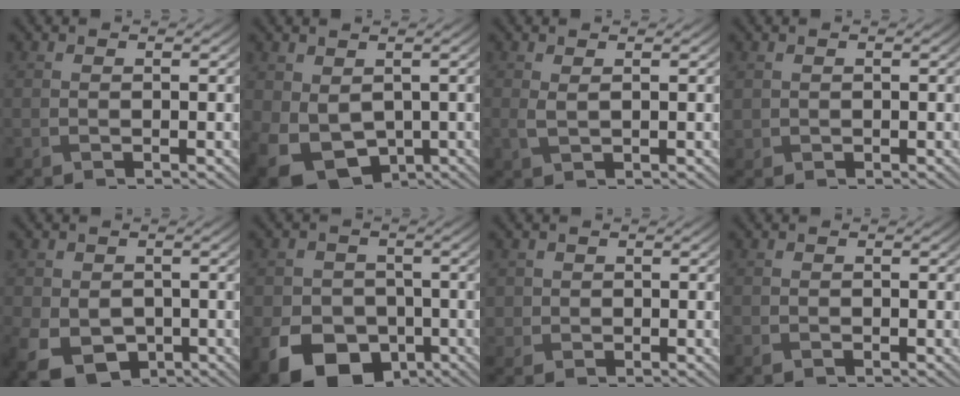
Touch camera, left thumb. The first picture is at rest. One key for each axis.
{"total": 7.8, "fx": -1.8, "fy": 5.7, "fz": 4.9, "tx": -0.121, "ty": -0.029, "tz": -0.024}
{"total": 1.4, "fx": 0.5, "fy": 0.6, "fz": 1.1, "tx": -0.034, "ty": -0.003, "tz": 0.014}
{"total": 0.9, "fx": 0.4, "fy": 0.8, "fz": 0.1, "tx": -0.005, "ty": -0.005, "tz": 0.009}
{"total": 7.4, "fx": -2.8, "fy": 5.4, "fz": 4.1, "tx": -0.099, "ty": -0.033, "tz": -0.044}
{"total": 10.9, "fx": -4.7, "fy": 8.4, "fz": 5.1, "tx": -0.103, "ty": -0.043, "tz": -0.091}
{"total": 1.8, "fx": 0.2, "fy": 1.8, "fz": 0.0, "tx": -0.001, "ty": -0.005, "tz": 0.004}
{"total": 0.5, "fx": -0.3, "fy": 0.4, "fz": 0.1, "tx": -0.001, "ty": -0.005, "tz": -0.005}